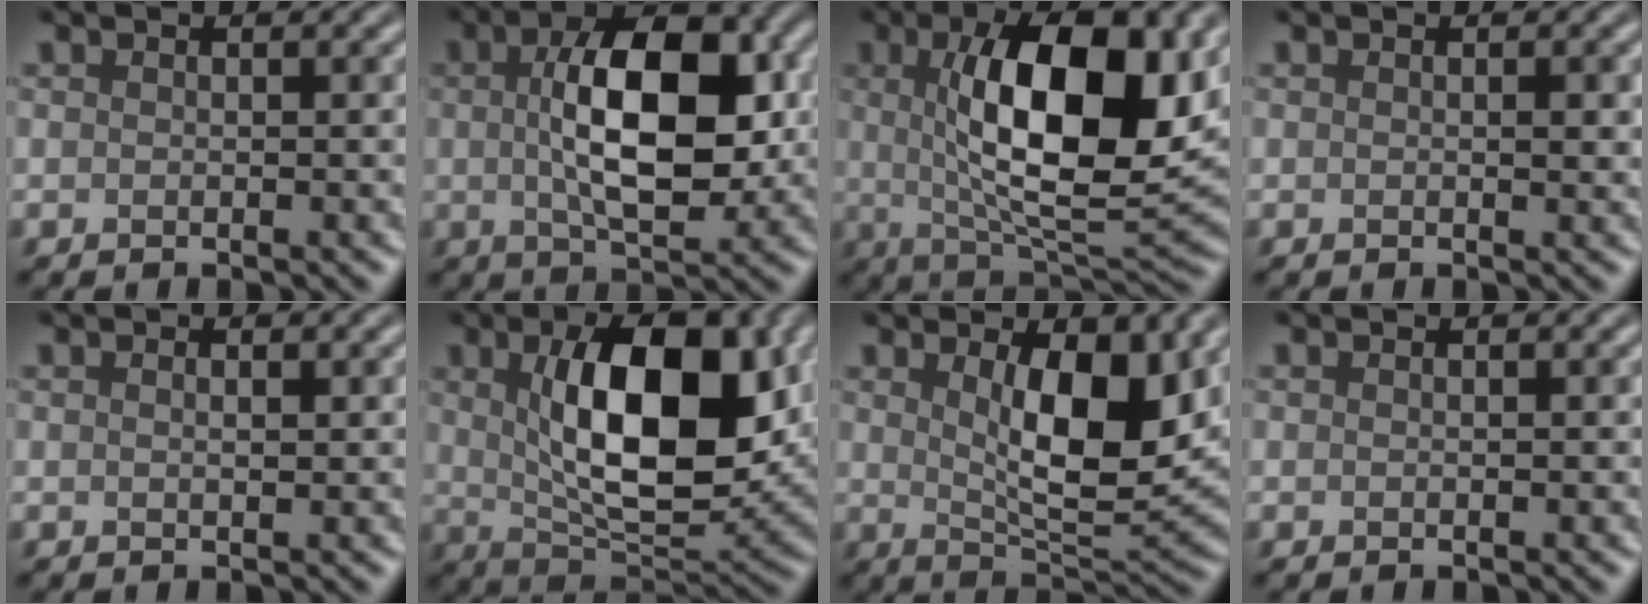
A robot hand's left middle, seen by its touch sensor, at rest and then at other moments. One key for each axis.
{"total": 9.8, "fx": 1.0, "fy": 4.5, "fz": 8.6, "tx": -0.135, "ty": 0.010, "tz": 0.013}
{"total": 12.7, "fx": 2.5, "fy": 4.6, "fz": 11.5, "tx": -0.173, "ty": 0.003, "tz": 0.041}
{"total": 0.7, "fx": 0.1, "fy": 0.1, "fz": 0.7, "tx": -0.009, "ty": -0.001, "tz": 0.001}
{"total": 0.7, "fx": 0.3, "fy": 0.2, "fz": 0.6, "tx": -0.009, "ty": 0.000, "tz": 0.006}
{"total": 11.1, "fx": 2.2, "fy": 4.8, "fz": 9.7, "tx": -0.152, "ty": 0.000, "tz": 0.039}
{"total": 7.9, "fx": 2.0, "fy": 2.8, "fz": 7.2, "tx": -0.114, "ty": -0.008, "tz": 0.037}
{"total": 0.0}